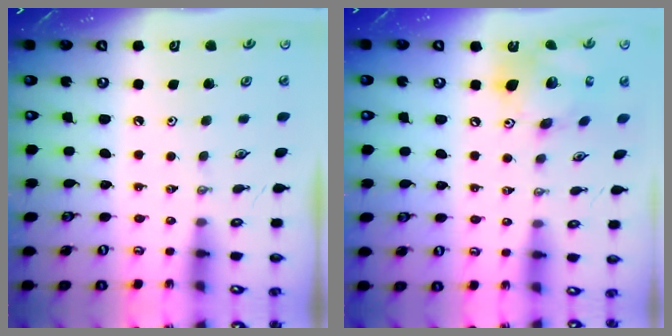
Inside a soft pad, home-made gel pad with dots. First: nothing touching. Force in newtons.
{"total": 16.1, "press": 16.0, "slide": 2.1}